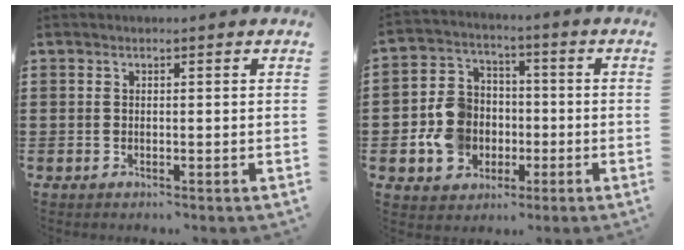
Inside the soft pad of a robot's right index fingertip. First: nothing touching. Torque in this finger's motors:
{"motor_torque": [1.90, 0.24, 0.93, 0.17]}